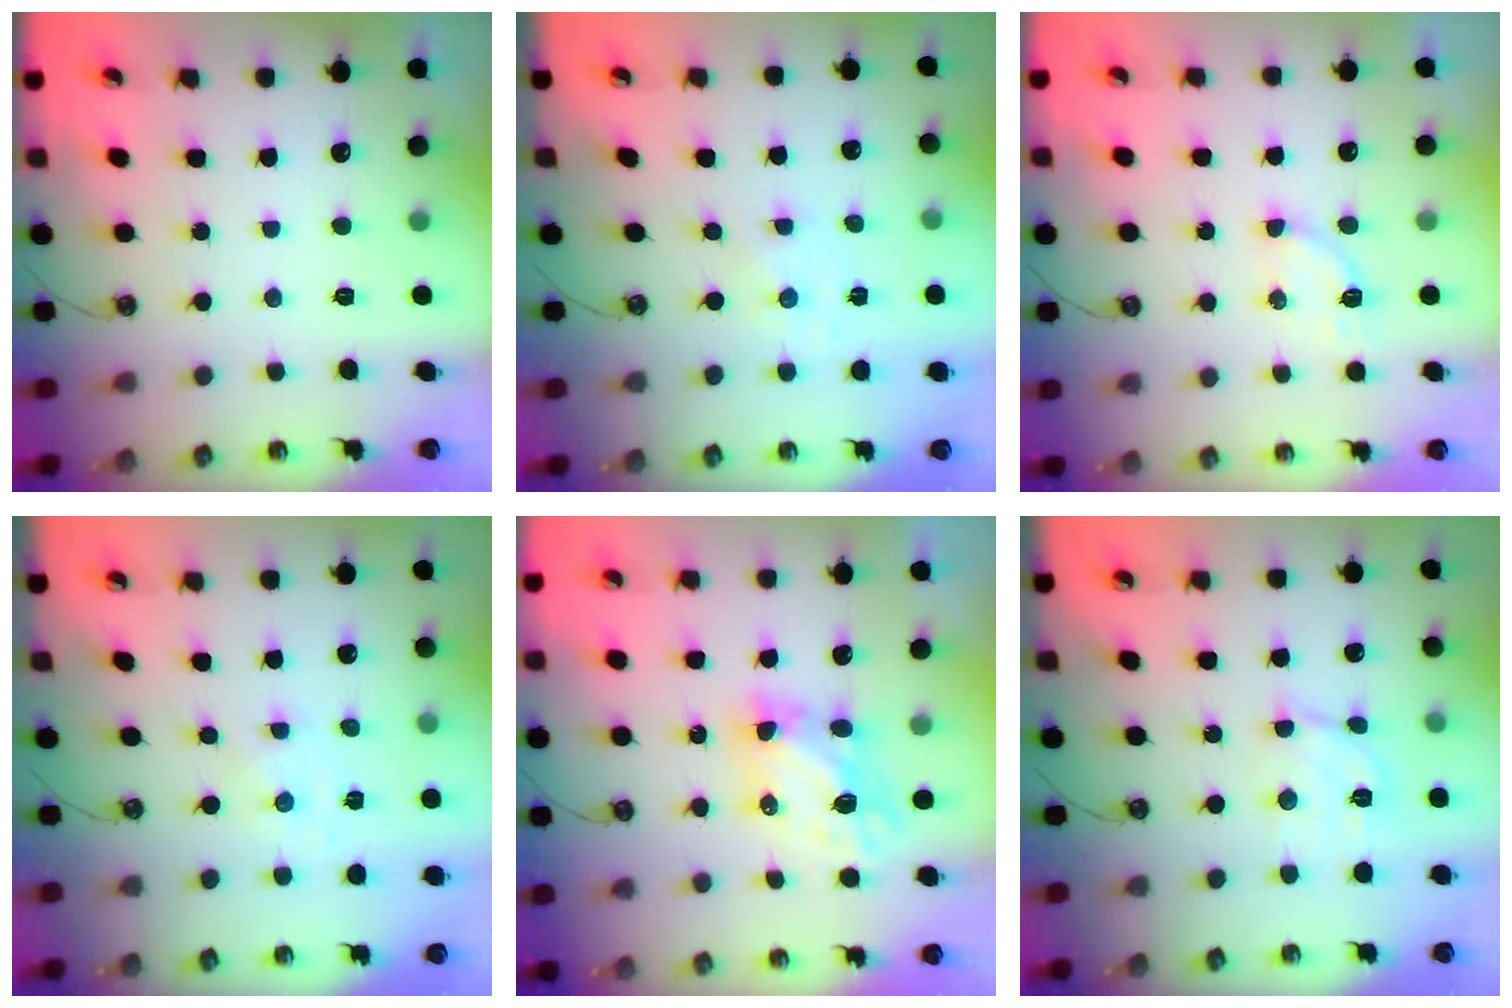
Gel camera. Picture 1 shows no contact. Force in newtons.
{"total": 0.0}
{"total": 4.2, "press": 4.1, "slide": 0.5}
{"total": 0.0}
{"total": 6.9, "press": 6.8, "slide": 0.6}
{"total": 9.6, "press": 9.5, "slide": 0.9}